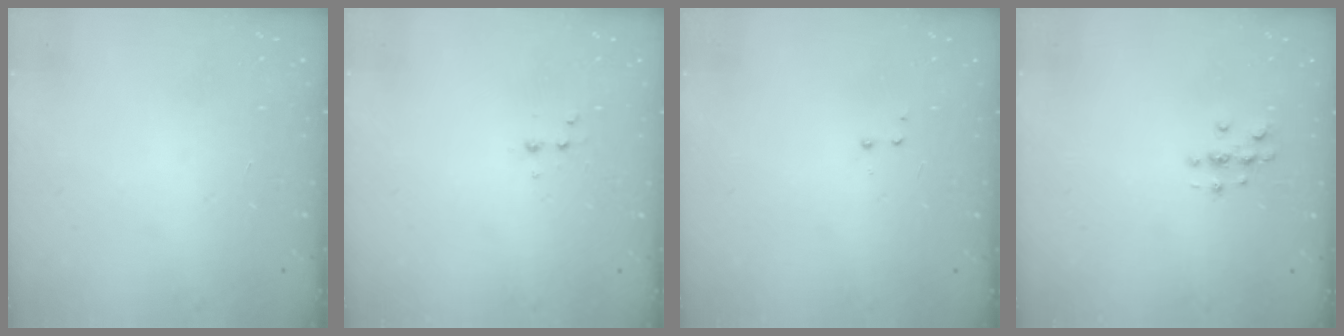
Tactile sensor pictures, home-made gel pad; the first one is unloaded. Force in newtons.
{"total": 2.6, "press": 2.5, "slide": 0.8}
{"total": 2.9, "press": 2.8, "slide": 0.7}
{"total": 3.0, "press": 3.0, "slide": 0.3}